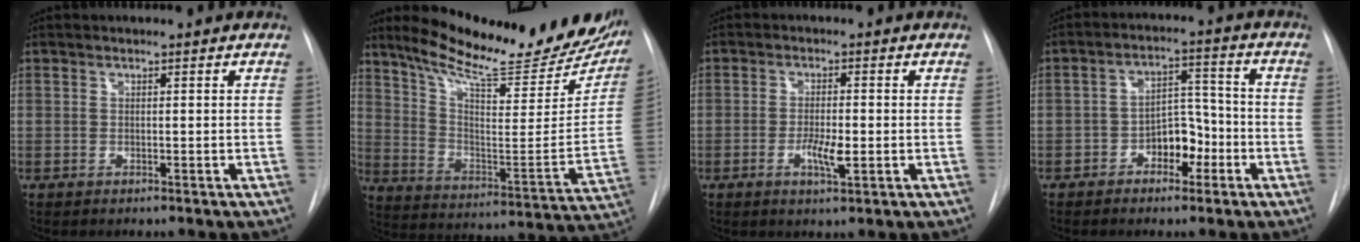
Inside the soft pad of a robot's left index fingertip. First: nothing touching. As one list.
[{"total": 26.0, "force": [21.7, 5.0, 13.6], "torque": [-0.205, -0.065, 0.296]}, {"total": 3.9, "force": [-1.6, 0.8, 3.5], "torque": [-0.064, -0.008, -0.026]}, {"total": 6.4, "force": [-3.5, 3.4, 4.1], "torque": [-0.061, 0.019, -0.058]}]